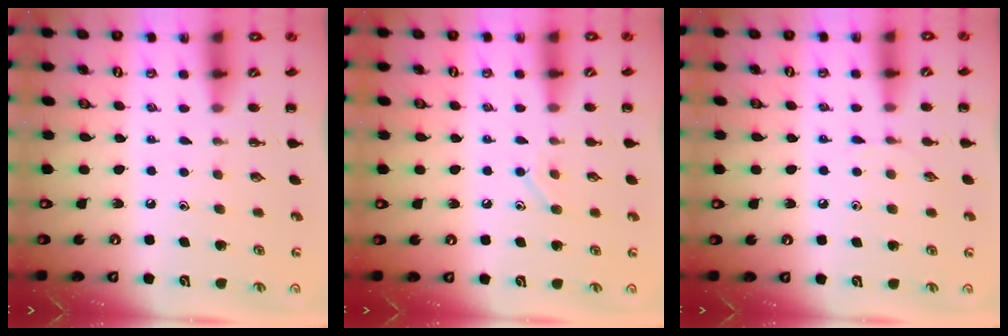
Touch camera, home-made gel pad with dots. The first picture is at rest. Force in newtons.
{"total": 7.0, "press": 6.9, "slide": 1.3}
{"total": 4.4, "press": 4.1, "slide": 1.6}